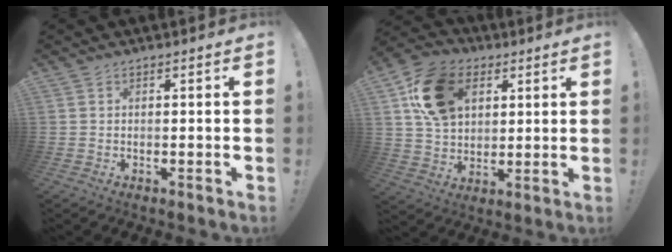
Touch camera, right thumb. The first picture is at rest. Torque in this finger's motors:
{"motor_torque": [1.63, 1.70, 0.29, 0.04, 0.28]}